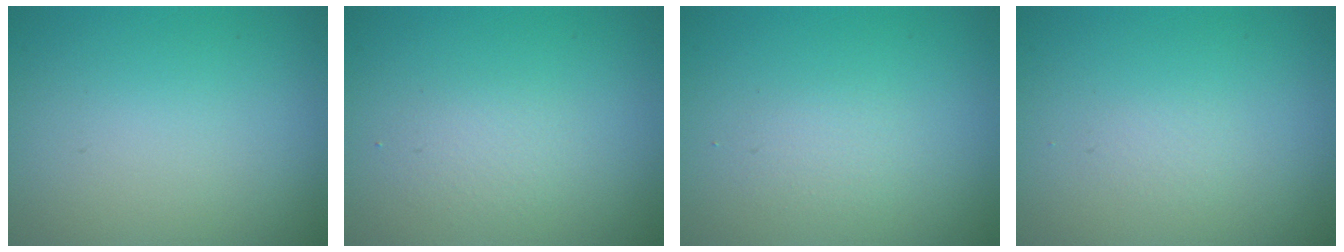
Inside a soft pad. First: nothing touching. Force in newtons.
{"total": 1.3, "press": 1.3, "slide": 0.1}
{"total": 1.1, "press": 1.1, "slide": 0.1}
{"total": 0.6, "press": 0.6, "slide": 0.1}